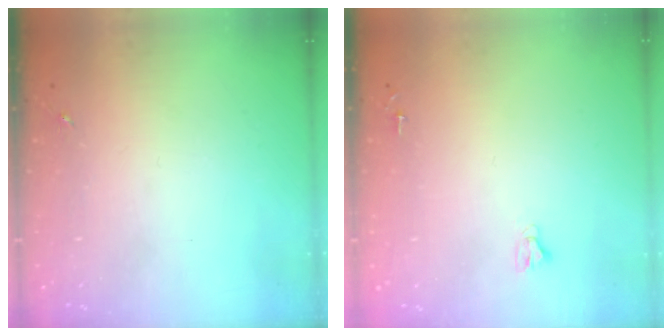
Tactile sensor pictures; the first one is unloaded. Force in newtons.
{"total": 2.4, "press": 2.4, "slide": 0.2}